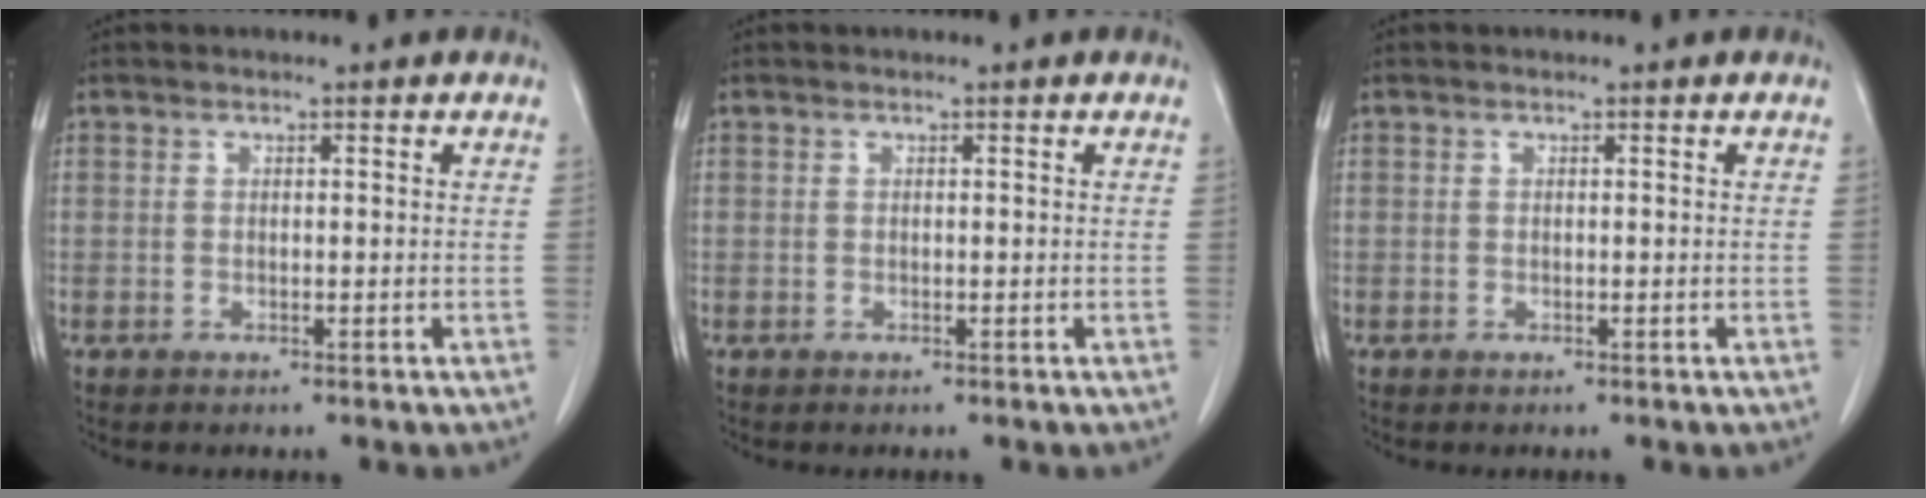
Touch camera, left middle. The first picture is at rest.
{"total": 0.0}
{"total": 0.0}